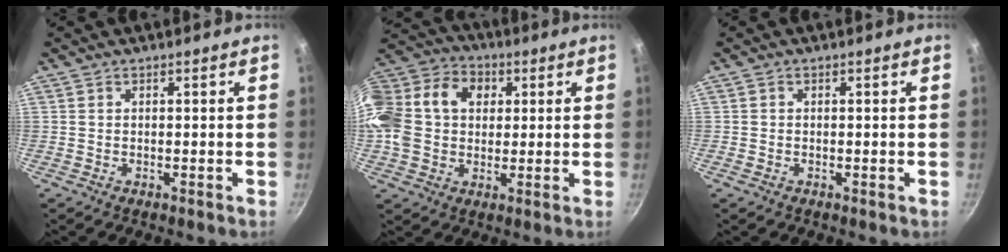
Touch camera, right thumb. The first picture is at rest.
{"total": 19.1, "force": [2.8, 14.9, 11.6], "torque": [-0.223, 0.039, 0.035]}
{"total": 0.6, "force": [-0.3, 0.5, 0.2], "torque": [-0.003, 0.001, -0.007]}